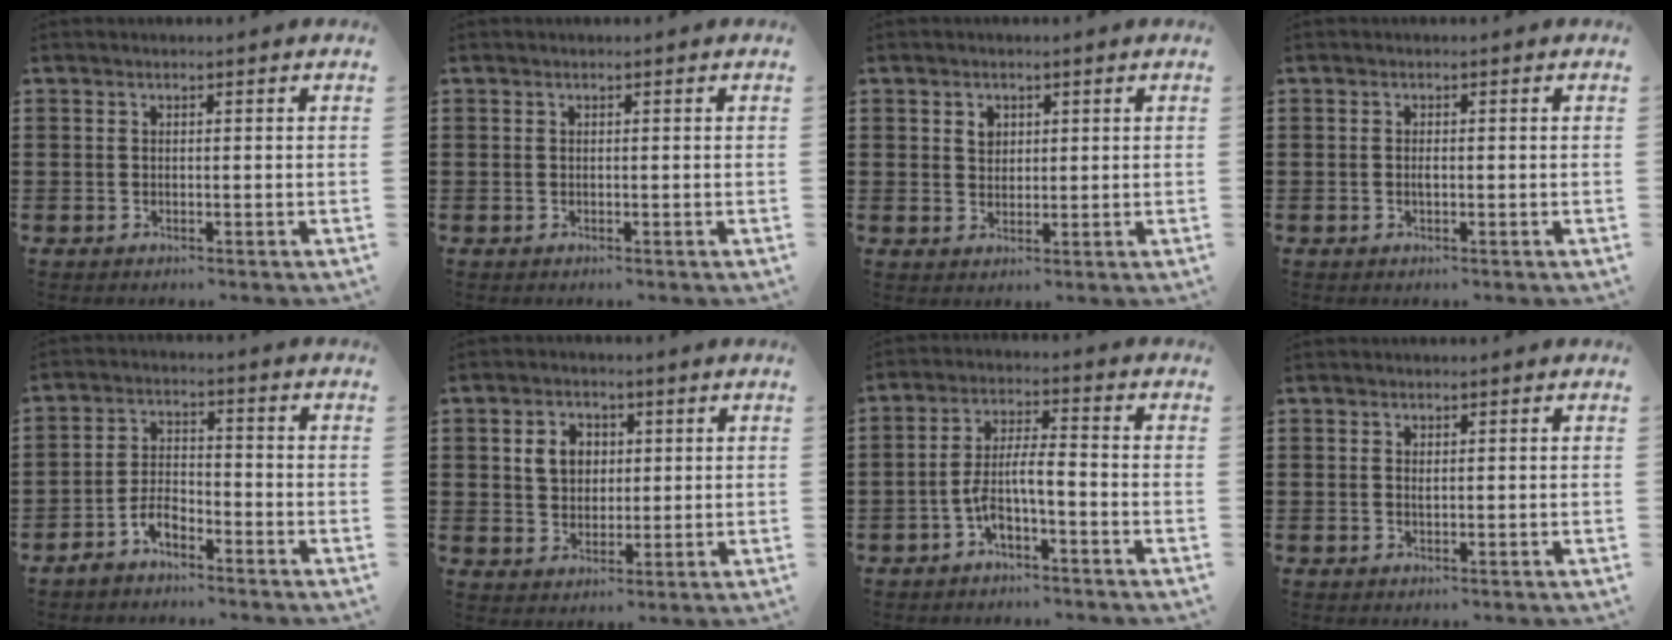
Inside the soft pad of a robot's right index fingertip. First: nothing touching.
{"total": 0.0}
{"total": 2.1, "force": [1.0, 1.7, 0.9], "torque": [-0.023, 0.007, 0.018]}
{"total": 1.0, "force": [-0.1, 0.4, 0.9], "torque": [-0.017, 0.001, -0.002]}
{"total": 4.1, "force": [-3.3, 1.5, 2.0], "torque": [-0.050, 0.006, -0.068]}
{"total": 4.8, "force": [1.2, 3.9, 2.5], "torque": [-0.055, 0.011, 0.018]}
{"total": 6.3, "force": [-3.0, 1.6, 5.2], "torque": [-0.119, -0.002, -0.062]}
{"total": 0.8, "force": [0.3, 0.4, 0.7], "torque": [-0.015, 0.001, 0.004]}